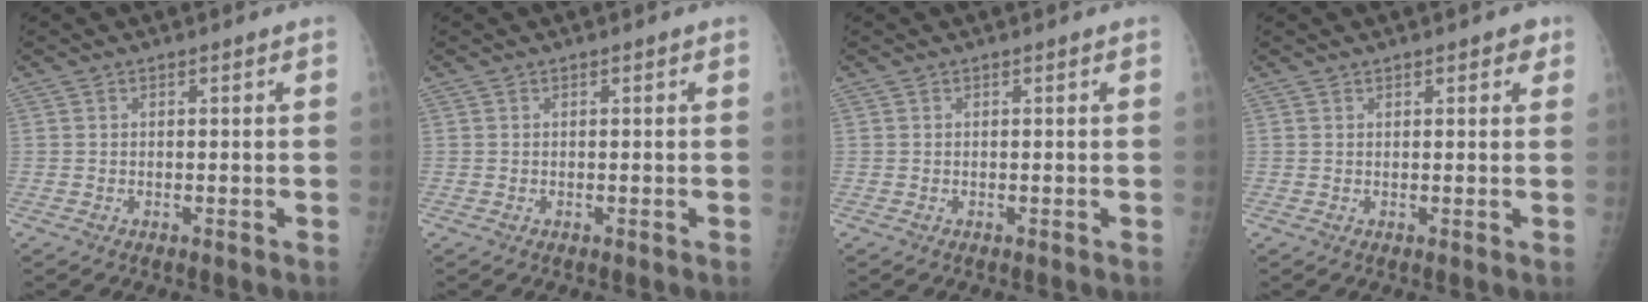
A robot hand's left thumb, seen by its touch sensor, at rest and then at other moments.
{"total": 0.0}
{"total": 0.0}
{"total": 2.3, "force": [1.4, 1.0, 1.5], "torque": [-0.008, -0.003, 0.015]}